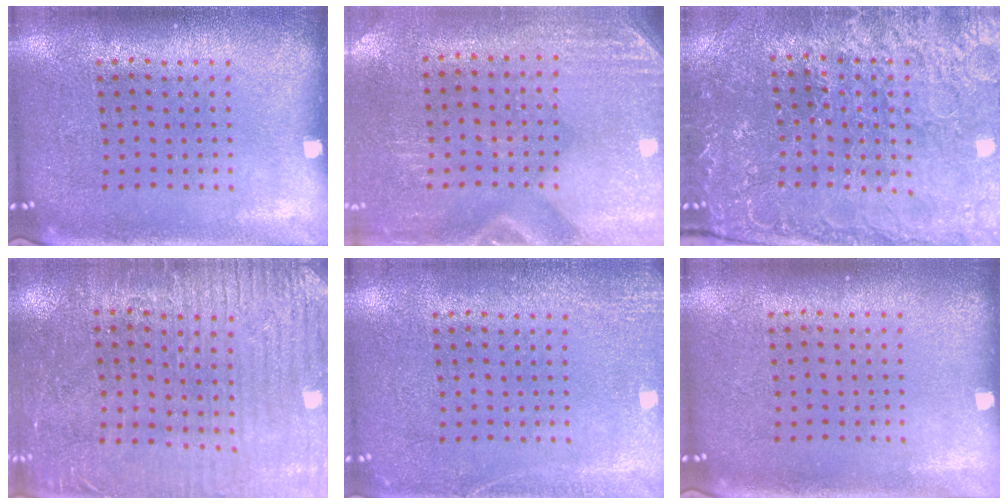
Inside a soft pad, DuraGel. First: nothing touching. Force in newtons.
{"total": 2.8, "press": 2.5, "slide": 1.3}
{"total": 3.1, "press": 3.1, "slide": 0.4}
{"total": 3.1, "press": 3.0, "slide": 1.0}
{"total": 2.5, "press": 2.4, "slide": 0.3}
{"total": 0.0}